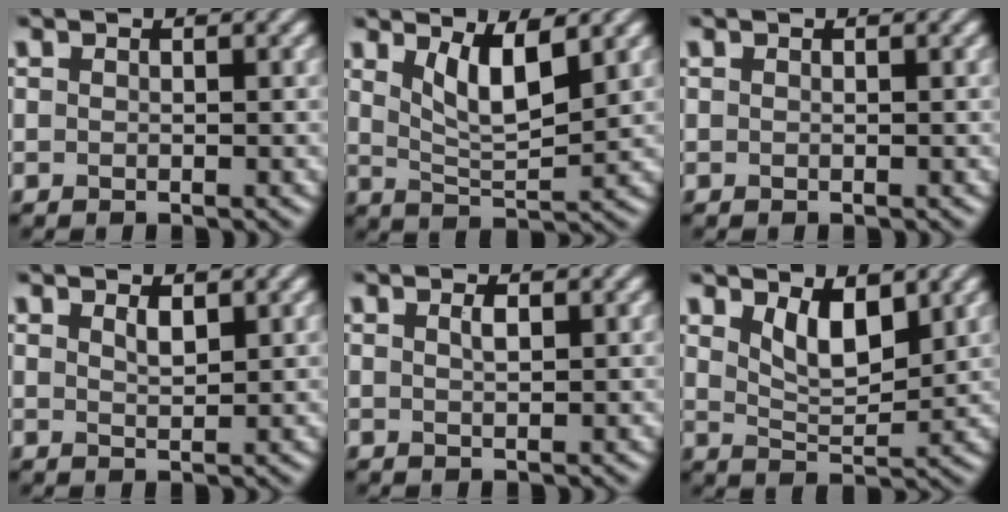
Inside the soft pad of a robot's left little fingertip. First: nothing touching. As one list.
[{"total": 4.4, "force": [2.2, 1.2, 3.6], "torque": [-0.070, -0.010, 0.045]}, {"total": 0.0}, {"total": 1.2, "force": [0.8, 0.4, 0.9], "torque": [-0.018, -0.001, 0.016]}, {"total": 1.0, "force": [0.4, 0.3, 0.8], "torque": [-0.017, 0.002, 0.009]}, {"total": 3.8, "force": [2.0, 1.6, 2.8], "torque": [-0.056, -0.008, 0.038]}]